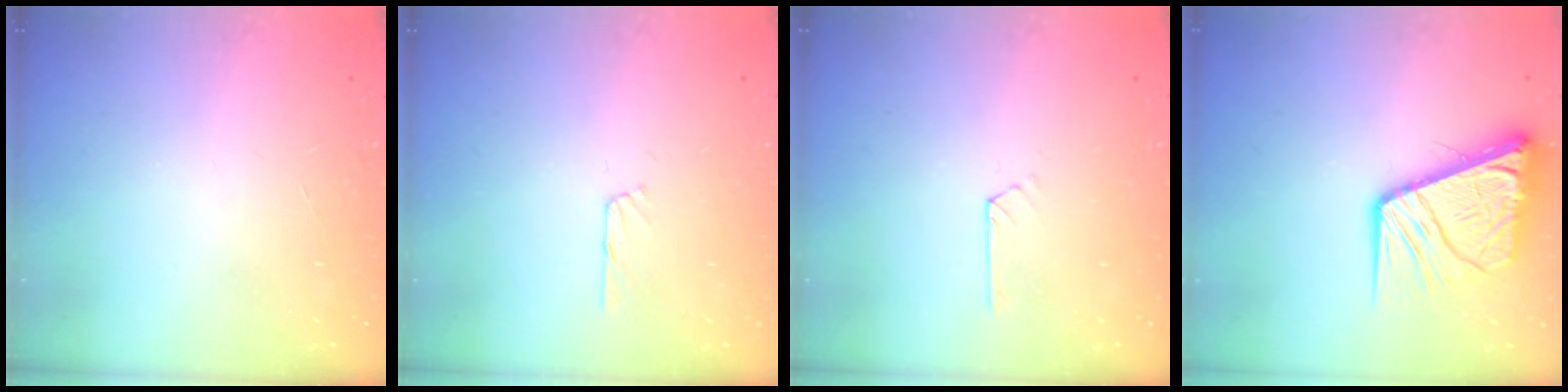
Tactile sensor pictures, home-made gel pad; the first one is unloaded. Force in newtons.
{"total": 2.7, "press": 2.7, "slide": 0.3}
{"total": 2.0, "press": 2.0, "slide": 0.2}
{"total": 15.4, "press": 15.3, "slide": 1.8}